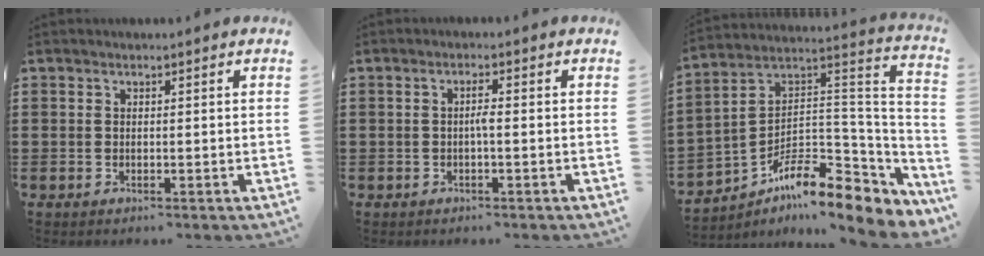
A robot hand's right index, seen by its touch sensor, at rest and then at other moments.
{"total": 1.9, "force": [-0.4, 0.1, 1.8], "torque": [-0.036, 0.001, -0.009]}
{"total": 9.4, "force": [-6.8, 3.8, 5.4], "torque": [-0.100, -0.001, -0.129]}